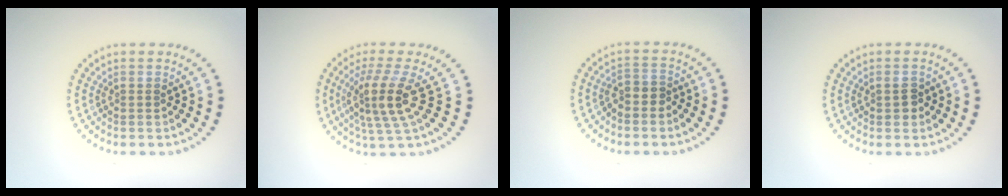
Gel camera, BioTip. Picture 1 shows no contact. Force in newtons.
{"total": 4.2, "press": 3.1, "slide": 2.7}
{"total": 1.9, "press": 1.6, "slide": 1.1}
{"total": 1.5, "press": 1.5, "slide": 0.3}